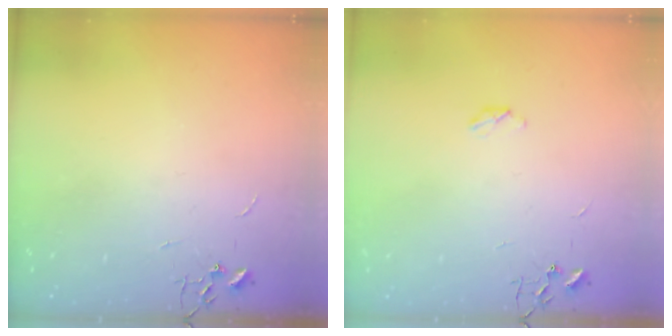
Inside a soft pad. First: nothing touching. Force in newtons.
{"total": 3.7, "press": 3.7, "slide": 0.5}